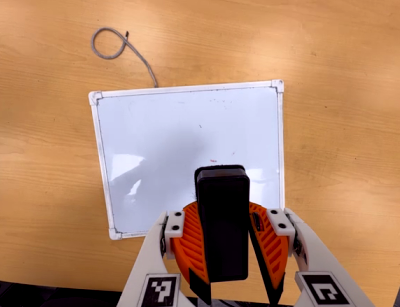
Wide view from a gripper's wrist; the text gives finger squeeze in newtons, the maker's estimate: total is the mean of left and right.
{"total": 9.6, "left": 9.9, "right": 9.3}